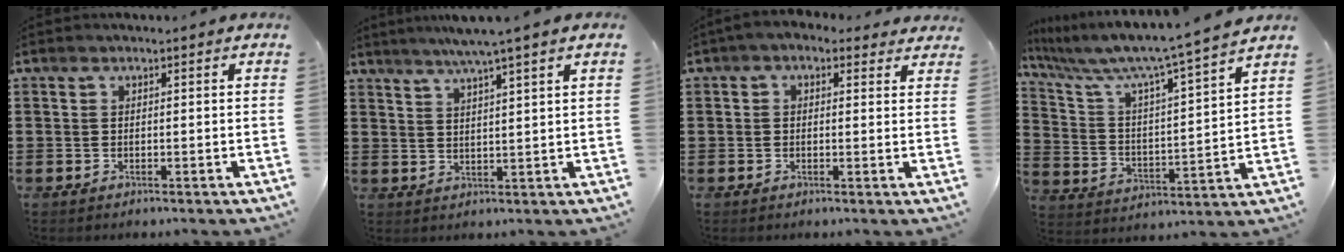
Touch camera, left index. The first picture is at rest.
{"total": 4.3, "force": [3.4, -1.0, 2.4], "torque": [-0.055, -0.010, 0.057]}
{"total": 1.5, "force": [0.5, 1.3, 0.6], "torque": [-0.018, 0.008, 0.007]}
{"total": 7.4, "force": [6.5, -0.4, 3.6], "torque": [-0.102, -0.053, 0.098]}